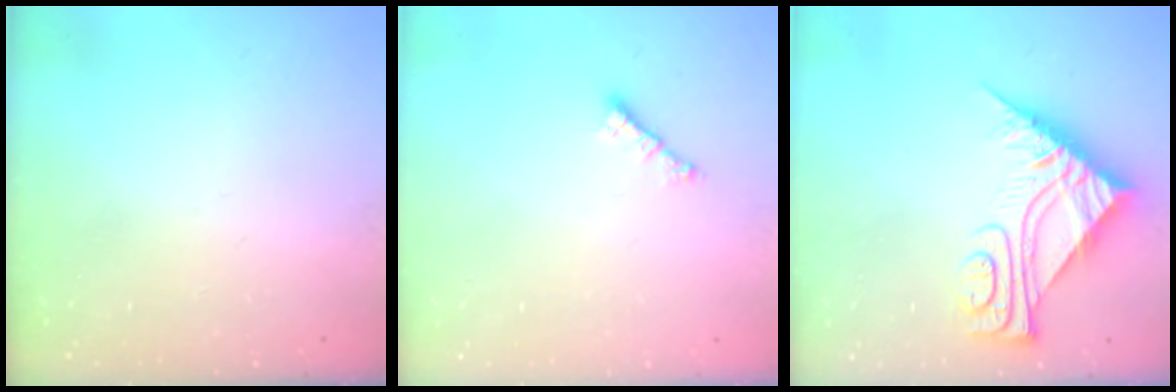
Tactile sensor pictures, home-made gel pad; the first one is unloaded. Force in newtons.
{"total": 0.8, "press": 0.7, "slide": 0.4}
{"total": 11.4, "press": 11.4, "slide": 1.1}